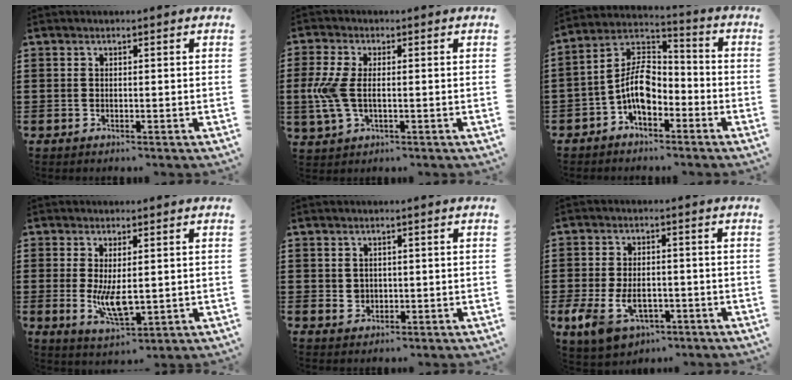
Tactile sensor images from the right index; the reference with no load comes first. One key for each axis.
{"total": 6.1, "fx": -0.4, "fy": 3.0, "fz": 5.3, "tx": -0.139, "ty": -0.008, "tz": -0.017}
{"total": 8.5, "fx": -3.1, "fy": 4.9, "fz": 6.2, "tx": -0.149, "ty": 0.002, "tz": -0.065}
{"total": 5.9, "fx": -0.1, "fy": 2.1, "fz": 5.5, "tx": -0.104, "ty": -0.008, "tz": -0.004}
{"total": 1.5, "fx": 0.3, "fy": 1.4, "fz": 0.5, "tx": -0.013, "ty": 0.008, "tz": 0.005}
{"total": 6.6, "fx": -2.5, "fy": 4.1, "fz": 4.5, "tx": -0.109, "ty": -0.001, "tz": -0.048}